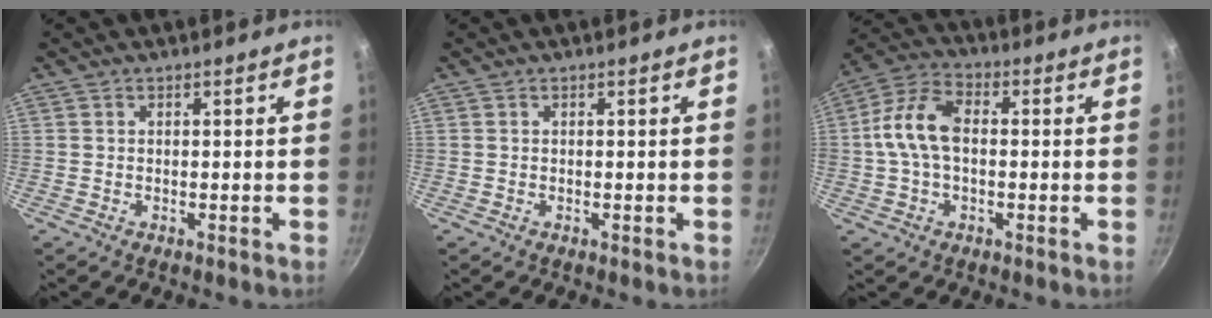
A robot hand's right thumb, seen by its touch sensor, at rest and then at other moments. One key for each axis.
{"total": 0.0}
{"total": 10.5, "fx": 0.2, "fy": 6.4, "fz": 8.4, "tx": -0.158, "ty": 0.034, "tz": -0.010}